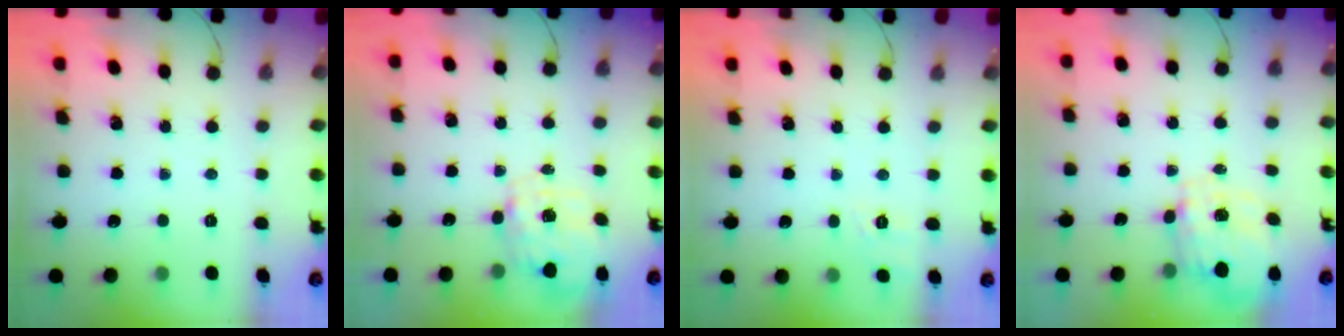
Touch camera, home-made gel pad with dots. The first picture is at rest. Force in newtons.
{"total": 2.9, "press": 2.7, "slide": 0.9}
{"total": 7.8, "press": 7.5, "slide": 2.1}
{"total": 2.9, "press": 2.7, "slide": 1.0}